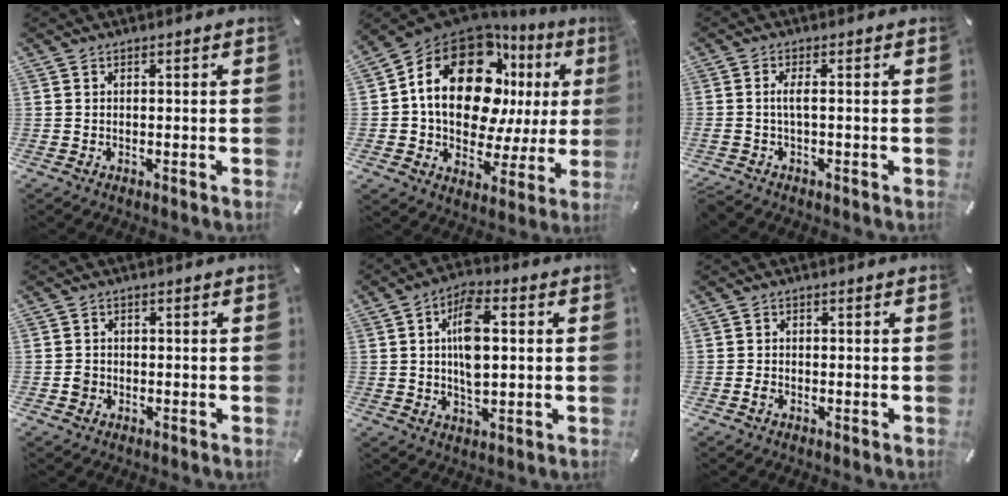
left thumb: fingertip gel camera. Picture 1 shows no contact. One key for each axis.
{"total": 21.5, "fx": 7.5, "fy": 13.3, "fz": 15.1, "tx": -0.265, "ty": -0.056, "tz": 0.121}
{"total": 3.0, "fx": -0.6, "fy": 0.5, "fz": 2.9, "tx": -0.069, "ty": -0.004, "tz": -0.016}
{"total": 1.8, "fx": -0.5, "fy": 1.7, "fz": 0.5, "tx": -0.011, "ty": 0.004, "tz": -0.012}
{"total": 10.0, "fx": 1.2, "fy": 5.1, "fz": 8.5, "tx": -0.157, "ty": -0.001, "tz": 0.015}
{"total": 1.5, "fx": -0.7, "fy": 1.1, "fz": 0.6, "tx": -0.012, "ty": 0.004, "tz": -0.014}